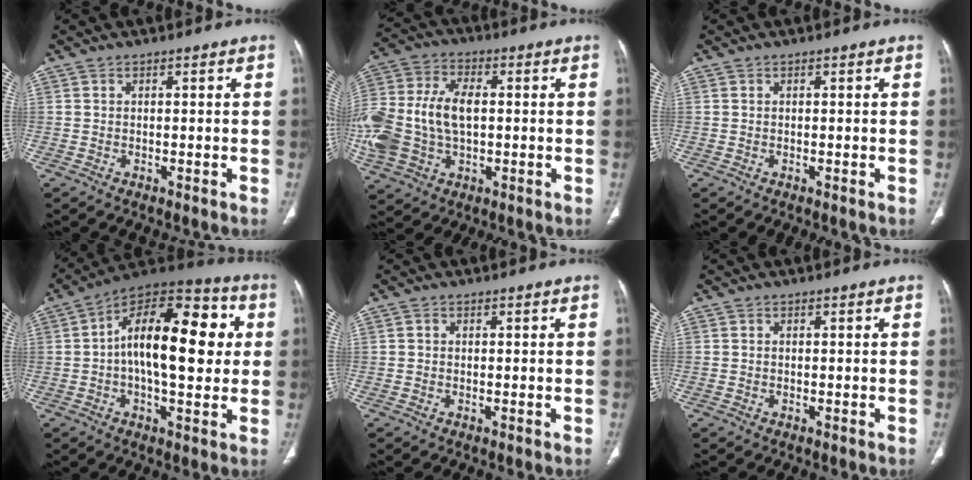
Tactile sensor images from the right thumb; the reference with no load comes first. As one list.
[{"total": 20.0, "force": [-0.8, 13.1, 15.1], "torque": [-0.364, 0.012, -0.005]}, {"total": 0.0}, {"total": 21.5, "force": [2.0, 10.4, 18.8], "torque": [-0.264, 0.034, 0.020]}, {"total": 0.5, "force": [0.0, 0.5, 0.2], "torque": [-0.001, 0.002, 0.000]}, {"total": 0.0}]